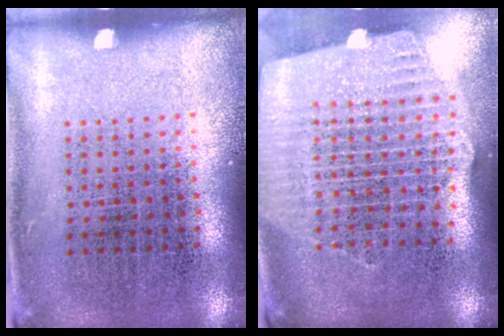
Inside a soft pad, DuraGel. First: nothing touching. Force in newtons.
{"total": 2.5, "press": 2.2, "slide": 1.3}